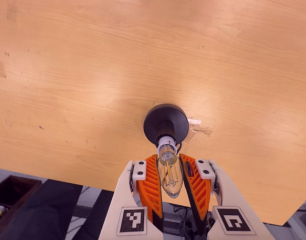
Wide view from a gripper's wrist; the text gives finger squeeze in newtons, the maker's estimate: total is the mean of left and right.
{"total": 12.7, "left": 12.5, "right": 12.9}